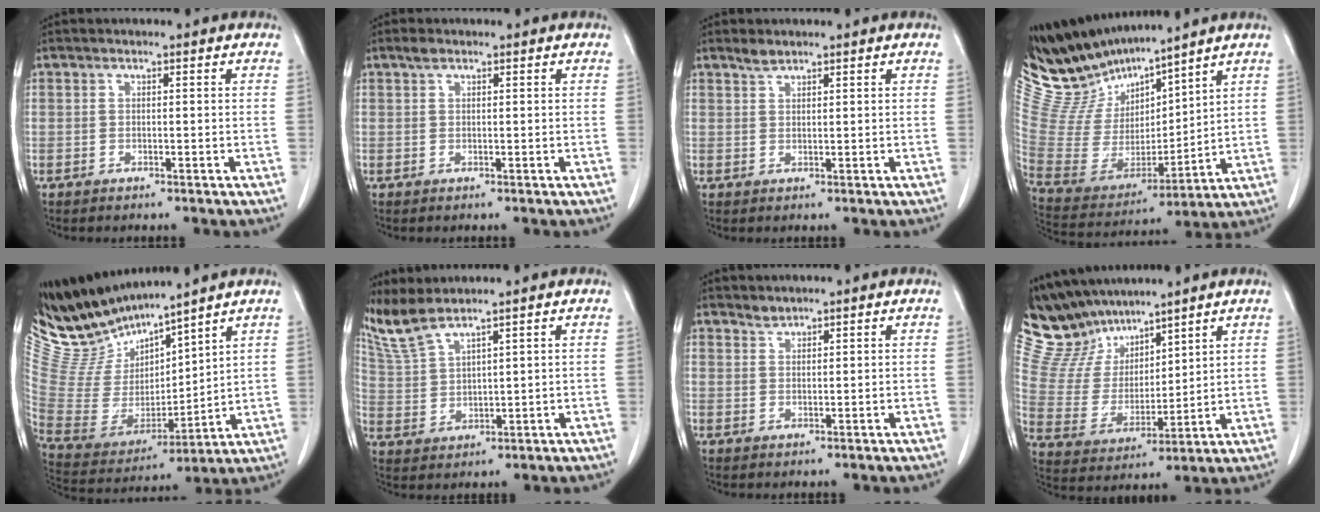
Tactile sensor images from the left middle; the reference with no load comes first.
{"total": 1.0, "force": [0.8, 0.4, 0.5], "torque": [-0.012, 0.008, 0.015]}
{"total": 1.5, "force": [1.4, 0.3, 0.4], "torque": [-0.011, 0.000, 0.029]}
{"total": 13.5, "force": [12.9, 1.7, 3.6], "torque": [-0.095, -0.006, 0.269]}
{"total": 12.0, "force": [11.7, 0.4, 2.6], "torque": [-0.082, -0.006, 0.256]}
{"total": 5.6, "force": [5.2, -0.2, 2.1], "torque": [-0.063, 0.001, 0.122]}
{"total": 1.2, "force": [1.2, 0.2, -0.1], "torque": [0.001, -0.003, 0.023]}
{"total": 12.3, "force": [11.1, 4.4, 2.9], "torque": [-0.082, 0.020, 0.227]}